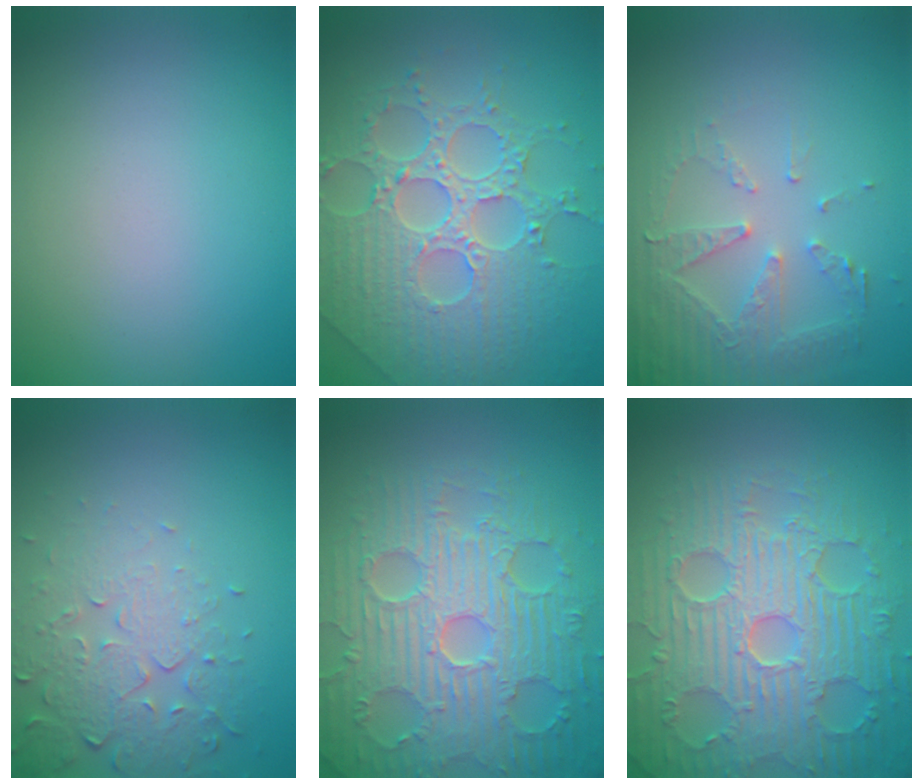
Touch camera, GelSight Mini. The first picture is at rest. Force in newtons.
{"total": 8.5, "press": 6.2, "slide": 5.8}
{"total": 5.2, "press": 3.6, "slide": 3.8}
{"total": 5.0, "press": 3.6, "slide": 3.4}
{"total": 9.3, "press": 6.8, "slide": 6.3}
{"total": 9.5, "press": 6.8, "slide": 6.6}